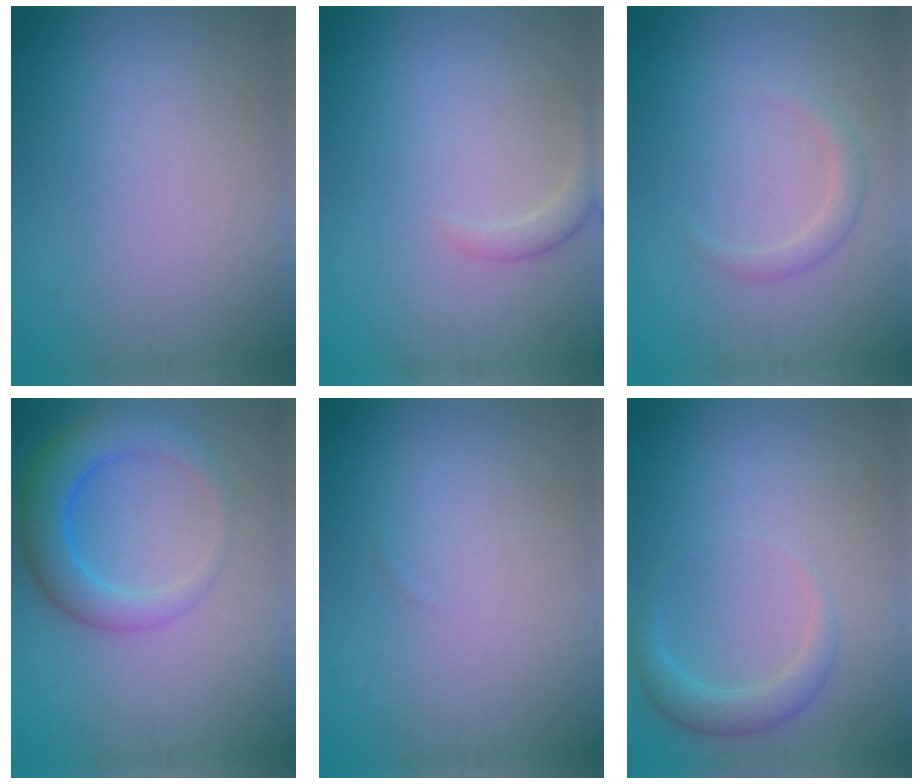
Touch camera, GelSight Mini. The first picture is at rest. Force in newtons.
{"total": 1.4, "press": 1.4, "slide": 0.1}
{"total": 1.6, "press": 1.6, "slide": 0.1}
{"total": 4.9, "press": 4.9, "slide": 0.2}
{"total": 0.0}
{"total": 2.2, "press": 2.2, "slide": 0.2}